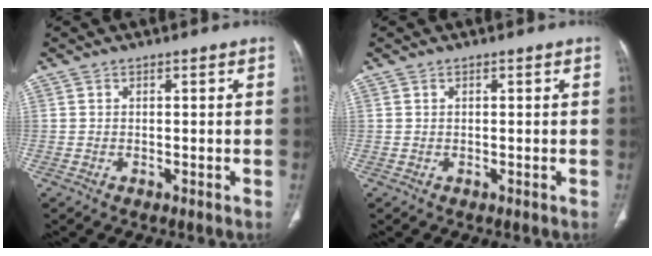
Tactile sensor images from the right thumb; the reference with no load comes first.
{"total": 0.0}